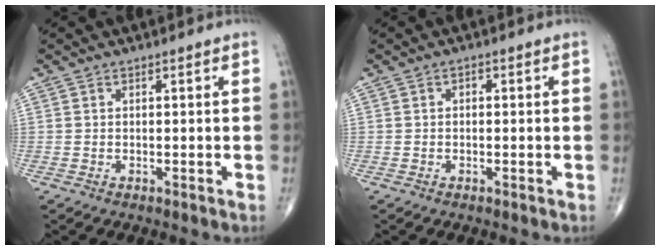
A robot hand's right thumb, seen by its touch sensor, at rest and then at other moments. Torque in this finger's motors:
{"motor_torque": [-0.25, -0.12, 0.05, 0.14, -0.08]}